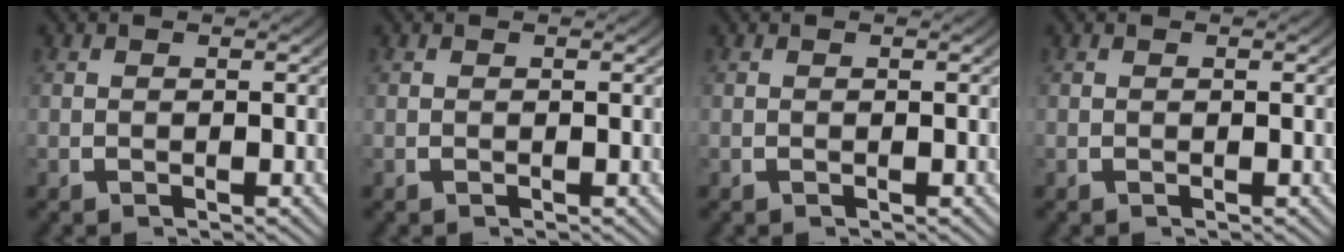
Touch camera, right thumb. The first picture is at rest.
{"total": 0.0}
{"total": 0.0}
{"total": 0.0}